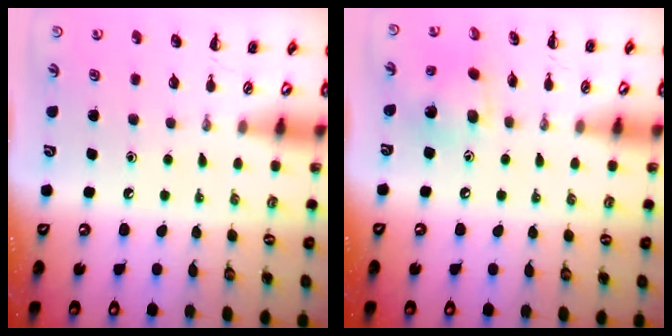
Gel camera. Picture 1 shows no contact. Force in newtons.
{"total": 8.5, "press": 8.3, "slide": 2.2}